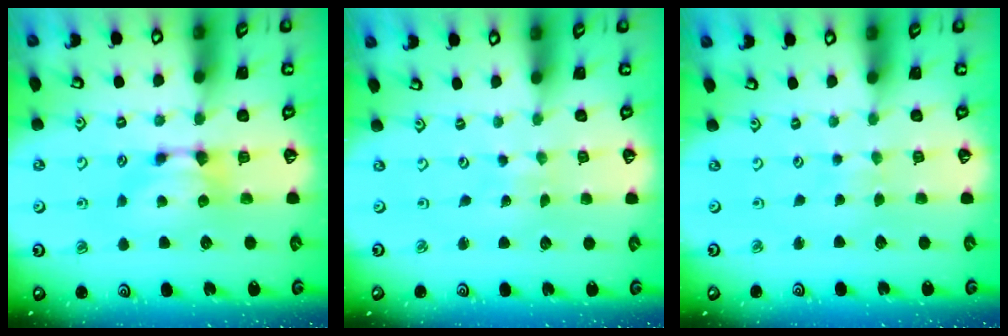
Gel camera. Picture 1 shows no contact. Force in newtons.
{"total": 6.7, "press": 6.6, "slide": 0.5}
{"total": 4.5, "press": 4.5, "slide": 0.1}